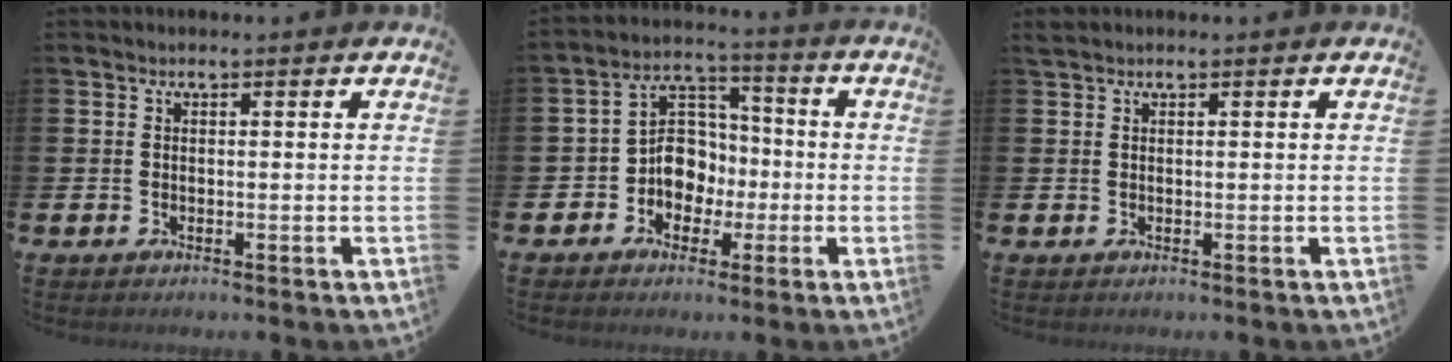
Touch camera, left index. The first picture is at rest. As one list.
[{"total": 6.4, "force": [-0.8, 5.9, 2.4], "torque": [-0.069, 0.003, -0.023]}, {"total": 0.6, "force": [0.6, 0.2, 0.1], "torque": [0.000, 0.001, 0.010]}]